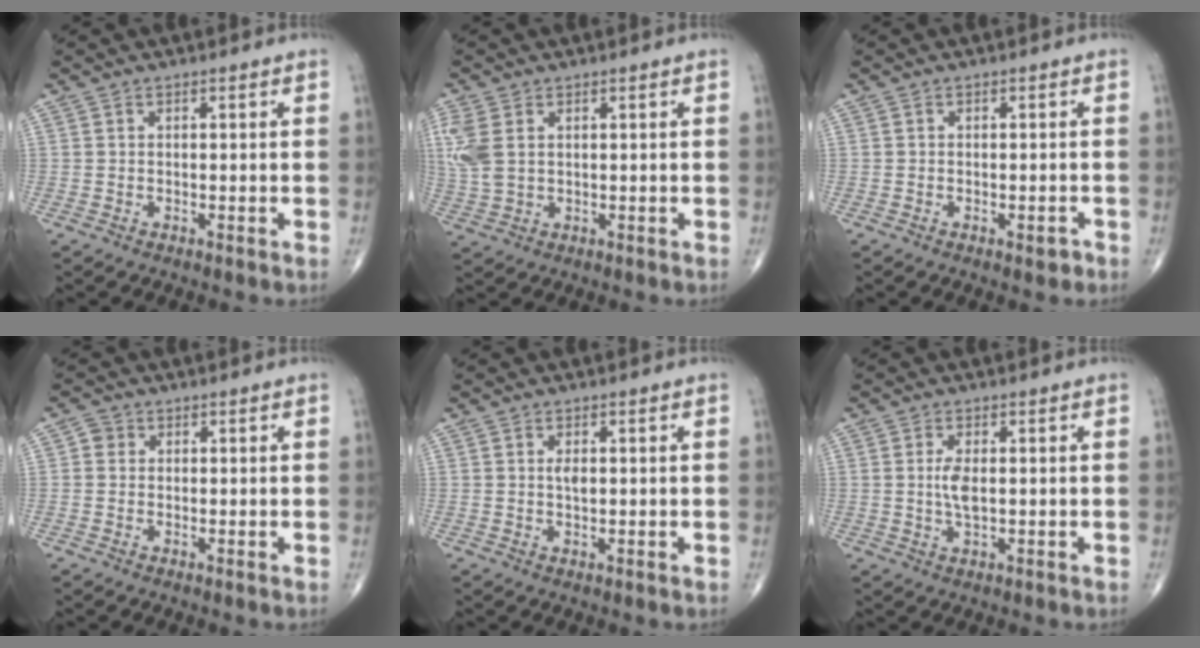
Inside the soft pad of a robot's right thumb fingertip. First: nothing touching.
{"total": 6.7, "force": [1.7, 4.3, 4.9], "torque": [-0.135, 0.004, 0.043]}
{"total": 1.7, "force": [-0.9, 0.7, 1.2], "torque": [-0.012, 0.000, -0.012]}
{"total": 1.8, "force": [0.2, 1.7, 0.6], "torque": [-0.001, 0.003, -0.001]}
{"total": 1.8, "force": [0.3, 0.9, 1.6], "torque": [-0.028, -0.002, 0.005]}
{"total": 3.5, "force": [0.2, 1.4, 3.2], "torque": [-0.067, -0.007, 0.004]}